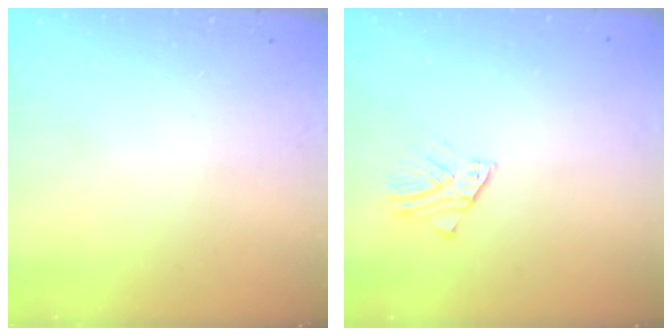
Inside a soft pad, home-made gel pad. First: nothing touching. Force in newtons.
{"total": 1.6, "press": 1.6, "slide": 0.3}